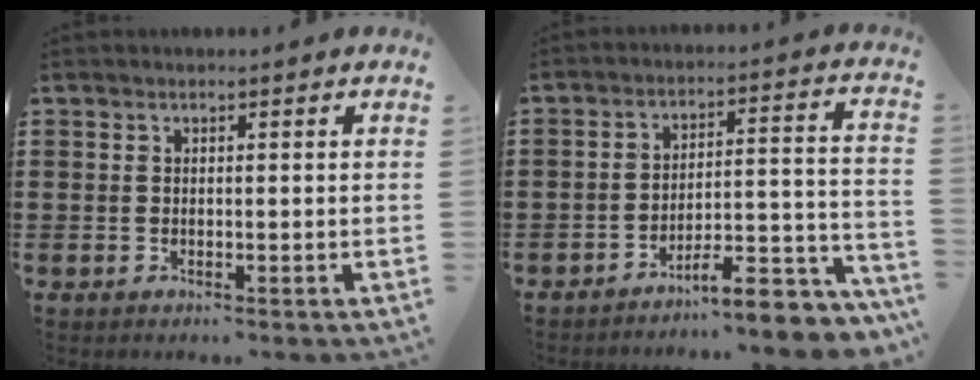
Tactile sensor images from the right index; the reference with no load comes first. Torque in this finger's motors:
{"motor_torque": [1.17, 0.96, 0.47, 0.04]}